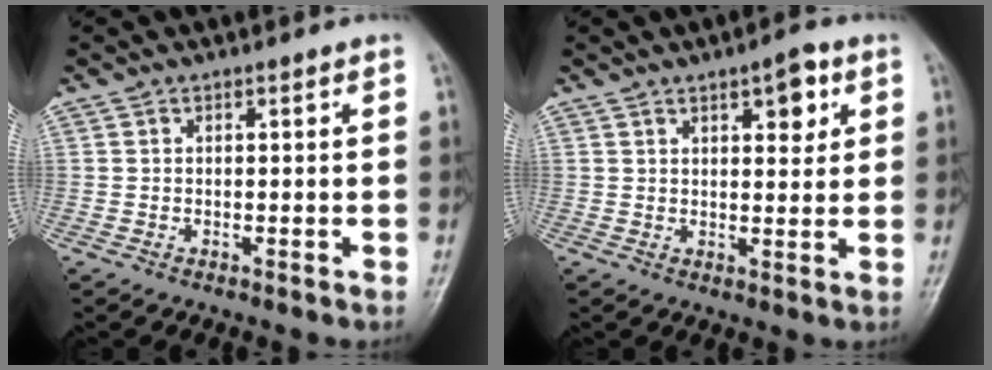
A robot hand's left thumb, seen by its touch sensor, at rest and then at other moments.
{"total": 5.7, "force": [2.7, 2.3, 4.4], "torque": [-0.043, -0.011, 0.037]}